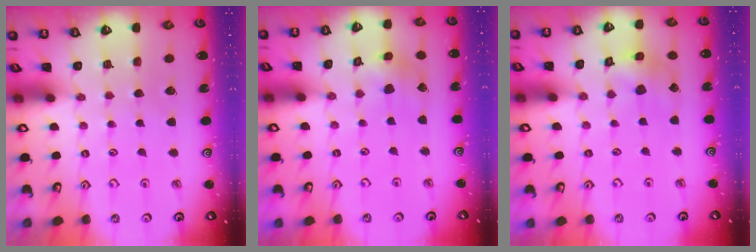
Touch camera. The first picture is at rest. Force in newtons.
{"total": 4.1, "press": 4.1, "slide": 0.6}
{"total": 6.9, "press": 6.9, "slide": 0.6}